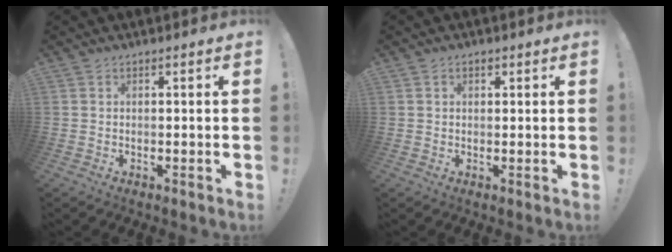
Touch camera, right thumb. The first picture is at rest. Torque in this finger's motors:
{"motor_torque": [-0.16, -0.35, 0.05, 0.07, 0.08]}